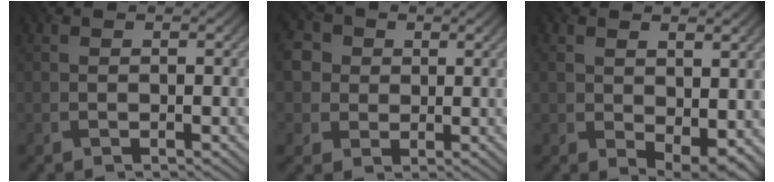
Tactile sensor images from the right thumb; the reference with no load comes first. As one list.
[{"total": 6.6, "force": [1.6, 5.8, 2.7], "torque": [-0.098, 0.019, 0.011]}, {"total": 5.4, "force": [0.7, 2.9, 4.6], "torque": [-0.087, -0.023, 0.033]}]